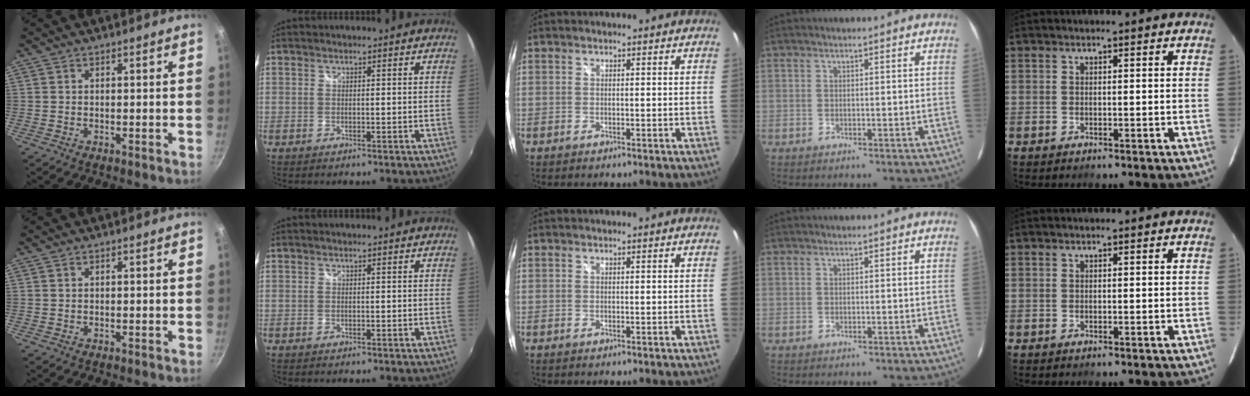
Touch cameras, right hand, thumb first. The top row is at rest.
{}